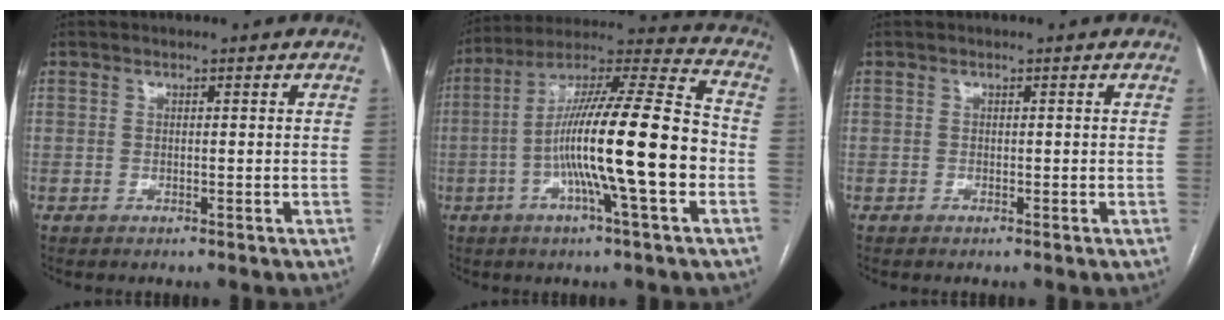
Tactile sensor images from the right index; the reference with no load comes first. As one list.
[{"total": 19.3, "force": [-4.0, 0.7, 18.9], "torque": [-0.321, 0.006, -0.075]}, {"total": 0.0}]